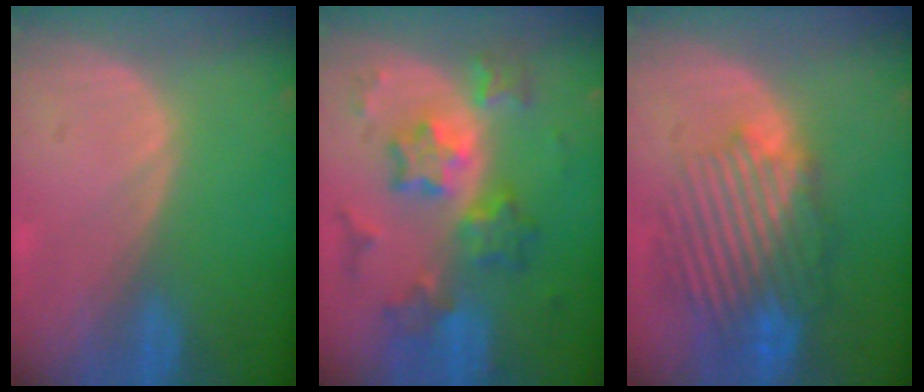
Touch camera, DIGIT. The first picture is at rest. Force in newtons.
{"total": 9.2, "press": 9.1, "slide": 0.8}
{"total": 10.2, "press": 9.7, "slide": 3.4}